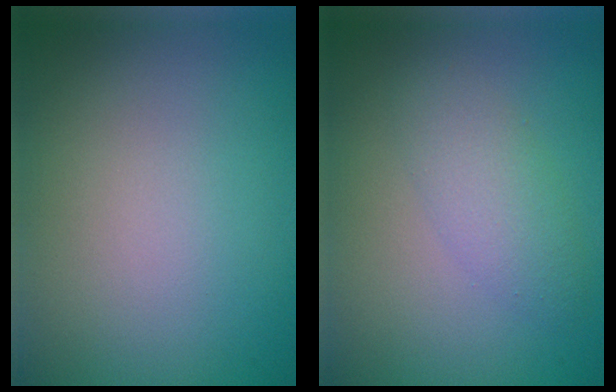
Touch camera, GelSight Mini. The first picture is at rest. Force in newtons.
{"total": 2.6, "press": 2.6, "slide": 0.1}